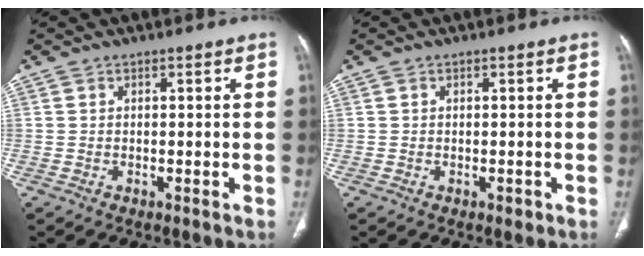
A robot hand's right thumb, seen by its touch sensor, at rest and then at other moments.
{"total": 0.8, "force": [-0.3, 0.5, 0.5], "torque": [-0.003, 0.000, -0.002]}